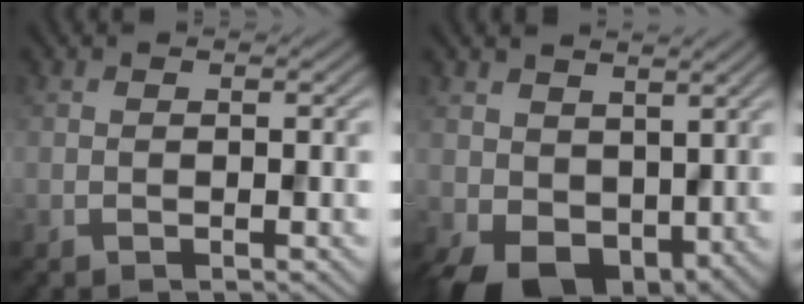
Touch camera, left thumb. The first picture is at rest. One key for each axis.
{"total": 6.7, "fx": 0.6, "fy": 5.1, "fz": 4.2, "tx": -0.095, "ty": -0.032, "tz": 0.024}